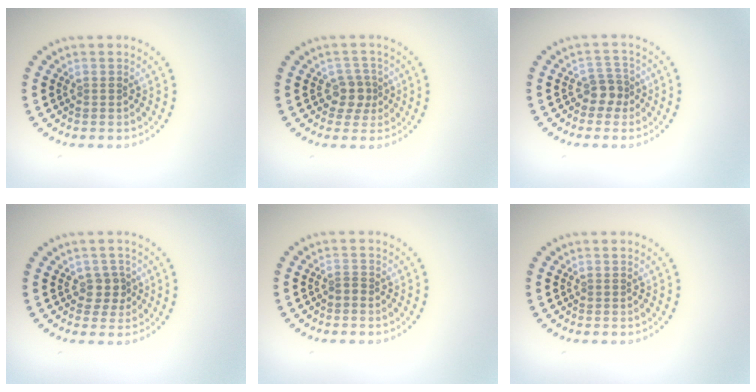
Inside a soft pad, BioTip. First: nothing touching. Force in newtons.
{"total": 2.2, "press": 1.8, "slide": 1.3}
{"total": 2.1, "press": 1.7, "slide": 1.2}
{"total": 1.8, "press": 1.5, "slide": 1.1}
{"total": 0.6, "press": 0.4, "slide": 0.5}
{"total": 0.0}